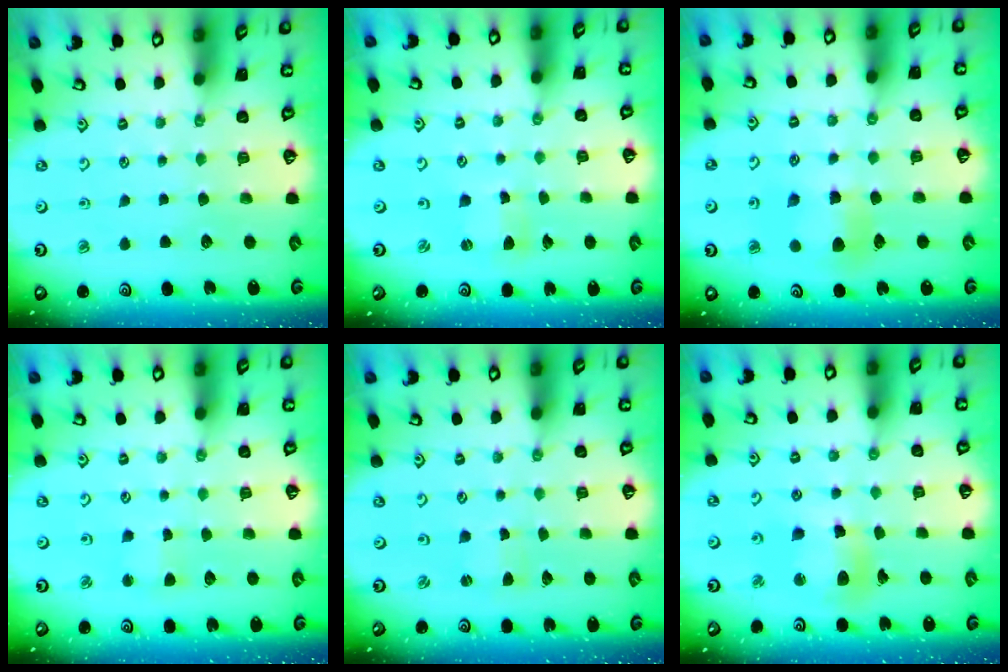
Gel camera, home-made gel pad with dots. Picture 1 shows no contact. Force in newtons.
{"total": 2.5, "press": 2.5, "slide": 0.2}
{"total": 6.4, "press": 6.4, "slide": 0.5}
{"total": 3.0, "press": 3.0, "slide": 0.2}
{"total": 0.9, "press": 0.8, "slide": 0.1}
{"total": 11.6, "press": 11.5, "slide": 1.9}